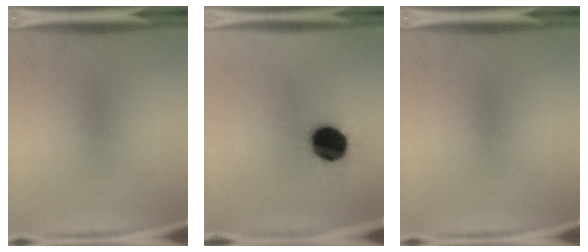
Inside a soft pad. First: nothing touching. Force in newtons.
{"total": 15.6}
{"total": 0.0}